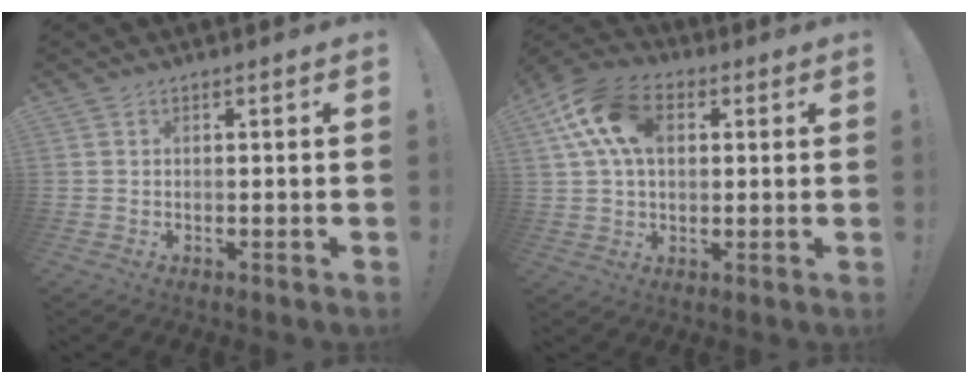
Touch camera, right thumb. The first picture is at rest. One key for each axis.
{"total": 16.2, "fx": 5.2, "fy": 10.7, "fz": 11.0, "tx": -0.208, "ty": -0.002, "tz": 0.099}